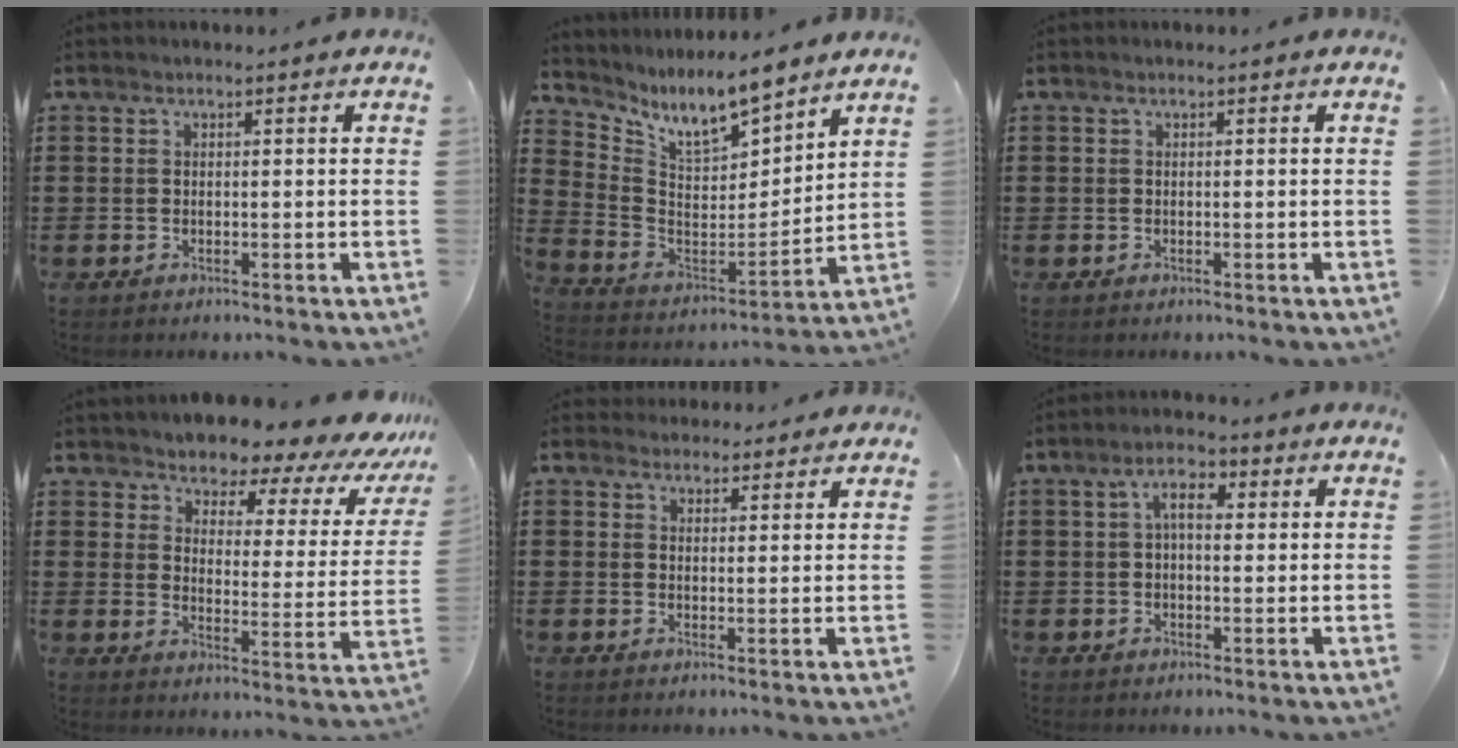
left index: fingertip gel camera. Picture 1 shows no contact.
{"total": 8.8, "force": [7.9, 1.9, 3.4], "torque": [-0.095, -0.052, 0.137]}
{"total": 0.0}
{"total": 5.1, "force": [4.6, 2.0, 1.2], "torque": [-0.046, -0.034, 0.074]}
{"total": 2.7, "force": [2.5, 0.9, 0.0], "torque": [0.000, -0.004, 0.048]}
{"total": 4.7, "force": [1.1, 2.5, 3.8], "torque": [-0.075, 0.011, 0.012]}